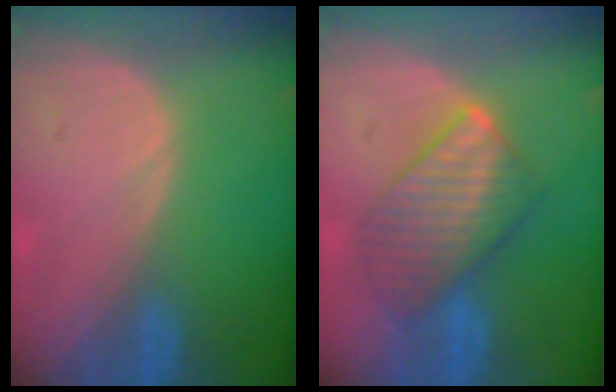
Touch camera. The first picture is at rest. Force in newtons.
{"total": 7.9, "press": 7.9, "slide": 0.3}